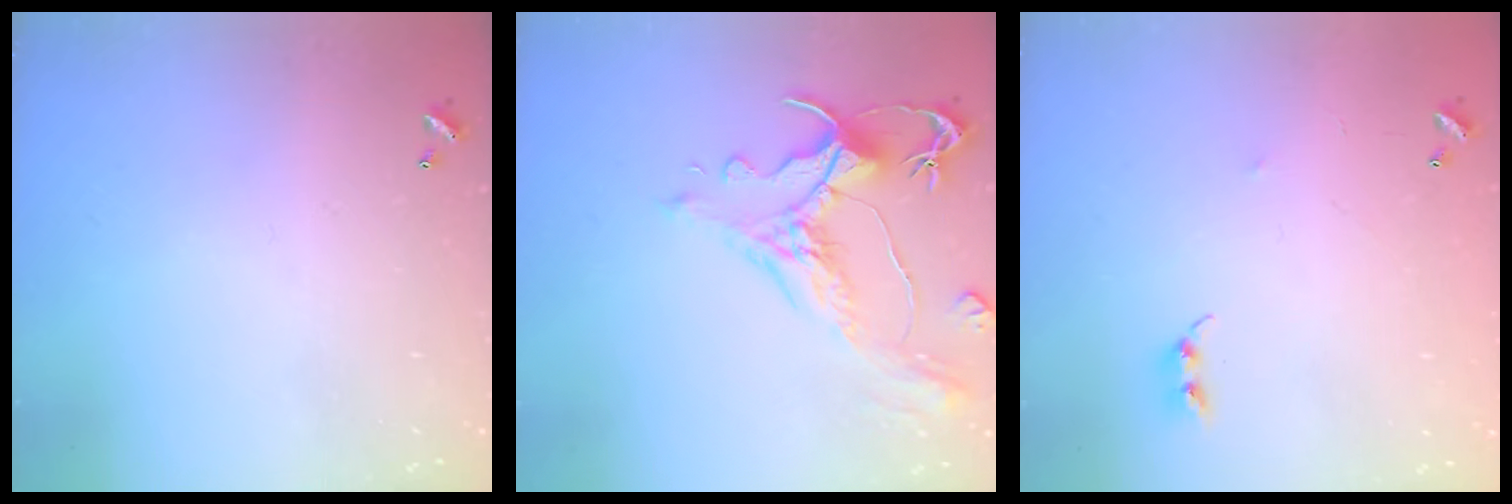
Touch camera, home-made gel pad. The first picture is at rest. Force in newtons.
{"total": 1.6, "press": 0.6, "slide": 1.5}
{"total": 6.9, "press": 6.9, "slide": 0.5}